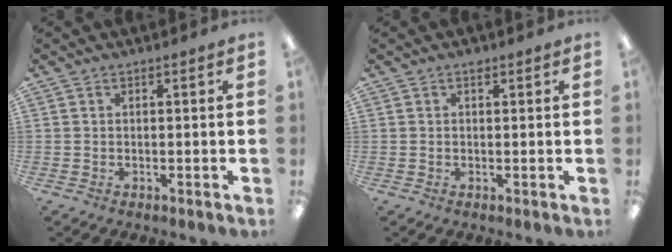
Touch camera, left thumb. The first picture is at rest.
{"total": 1.0, "force": [0.5, 0.5, 0.6], "torque": [-0.006, -0.001, 0.007]}